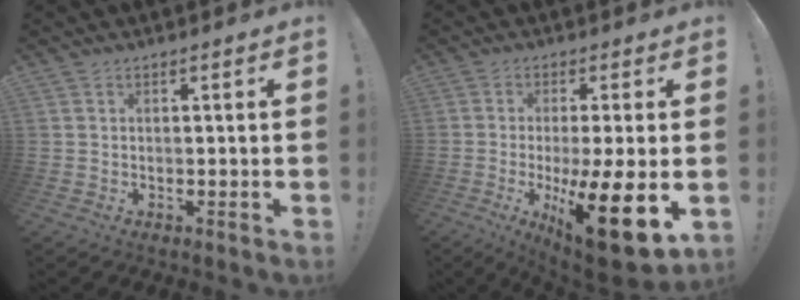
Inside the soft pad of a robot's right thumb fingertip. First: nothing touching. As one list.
[{"total": 17.4, "force": [-4.3, 2.9, 16.6], "torque": [-0.253, 0.001, -0.061]}]